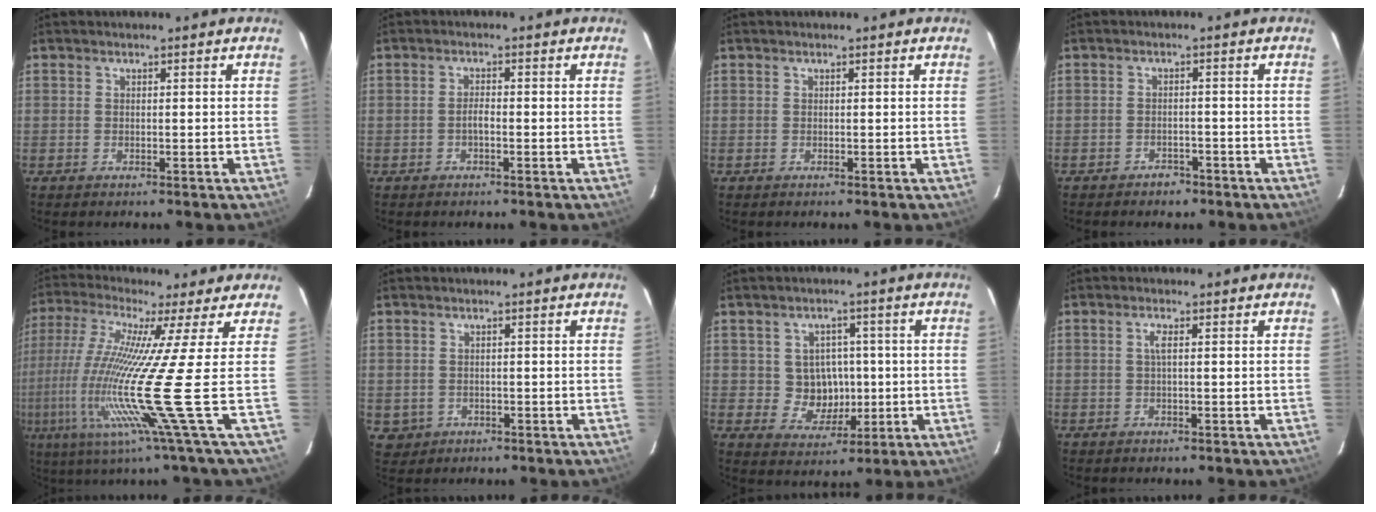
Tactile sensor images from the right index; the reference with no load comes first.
{"total": 1.4, "force": [-0.7, 0.4, 1.2], "torque": [-0.022, 0.005, -0.013]}
{"total": 0.0}
{"total": 3.2, "force": [-2.5, 1.9, 0.6], "torque": [-0.018, 0.008, -0.032]}
{"total": 19.8, "force": [-4.6, -3.0, 19.0], "torque": [-0.349, -0.057, -0.091]}
{"total": 3.4, "force": [-0.6, 3.3, 0.7], "torque": [-0.020, 0.000, 0.001]}
{"total": 6.9, "force": [0.0, 6.5, 2.1], "torque": [-0.047, 0.014, 0.016]}
{"total": 1.2, "force": [0.3, 0.0, 1.2], "torque": [-0.022, 0.004, 0.004]}